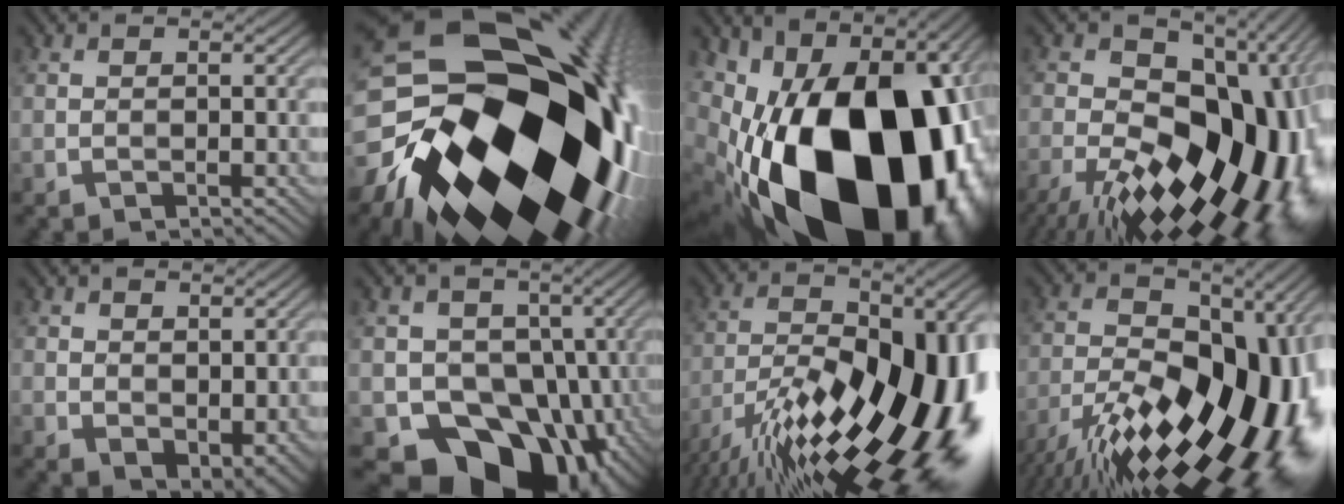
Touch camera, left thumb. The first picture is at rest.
{"total": 23.4, "force": [-4.7, 16.4, 16.1], "torque": [-0.284, -0.072, -0.067]}
{"total": 24.4, "force": [-6.3, 14.9, 18.2], "torque": [-0.341, -0.074, -0.058]}
{"total": 22.1, "force": [-6.9, 12.8, 16.6], "torque": [-0.255, -0.009, -0.100]}
{"total": 5.0, "force": [1.4, 3.5, 3.3], "torque": [-0.070, -0.019, 0.034]}
{"total": 15.6, "force": [-5.0, 12.3, 8.2], "torque": [-0.113, -0.021, -0.104]}
{"total": 21.2, "force": [-9.8, 8.0, 17.0], "torque": [-0.267, -0.011, -0.164]}
{"total": 20.6, "force": [-8.6, 9.5, 16.2], "torque": [-0.245, -0.008, -0.145]}